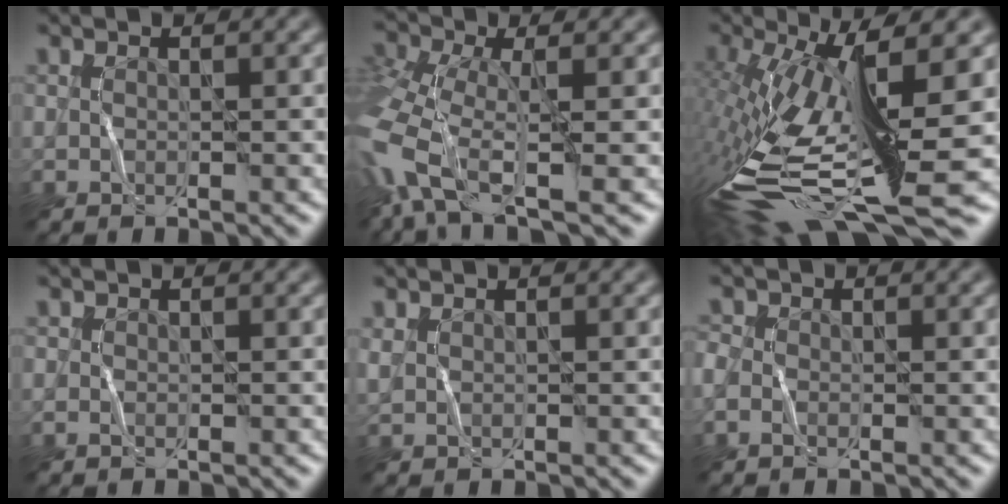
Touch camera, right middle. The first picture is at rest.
{"total": 8.3, "force": [-4.0, 3.8, 6.2], "torque": [-0.150, -0.005, -0.084]}
{"total": 13.9, "force": [-2.9, 4.3, 12.9], "torque": [-0.263, -0.009, -0.036]}
{"total": 0.0}
{"total": 0.6, "force": [0.5, 0.1, -0.2], "torque": [0.002, -0.001, 0.012]}
{"total": 0.9, "force": [-0.2, 0.8, 0.2], "torque": [-0.004, 0.005, -0.009]}